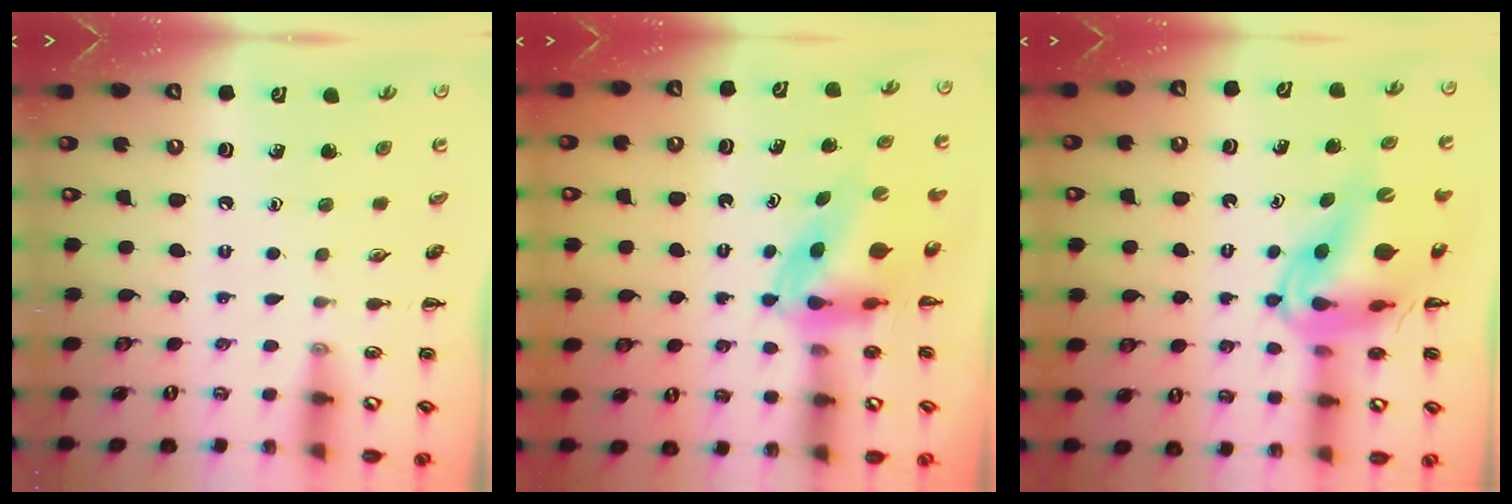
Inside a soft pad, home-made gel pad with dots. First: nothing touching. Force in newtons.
{"total": 5.7, "press": 5.7, "slide": 0.8}
{"total": 11.7, "press": 11.2, "slide": 3.5}